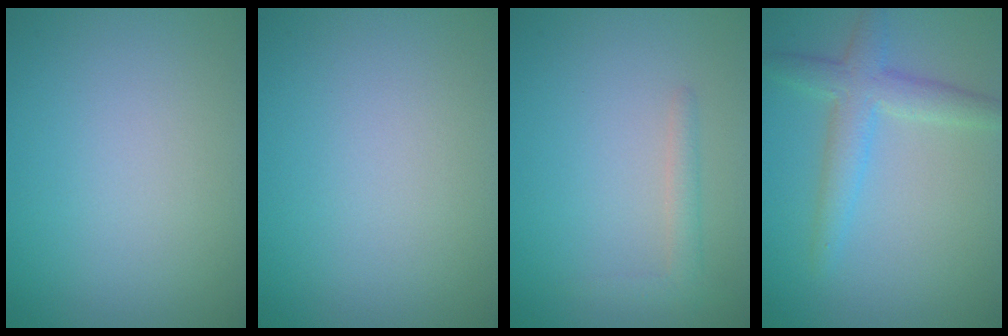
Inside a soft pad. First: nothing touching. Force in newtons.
{"total": 0.0}
{"total": 1.6, "press": 1.6, "slide": 0.1}
{"total": 3.7, "press": 3.7, "slide": 0.2}